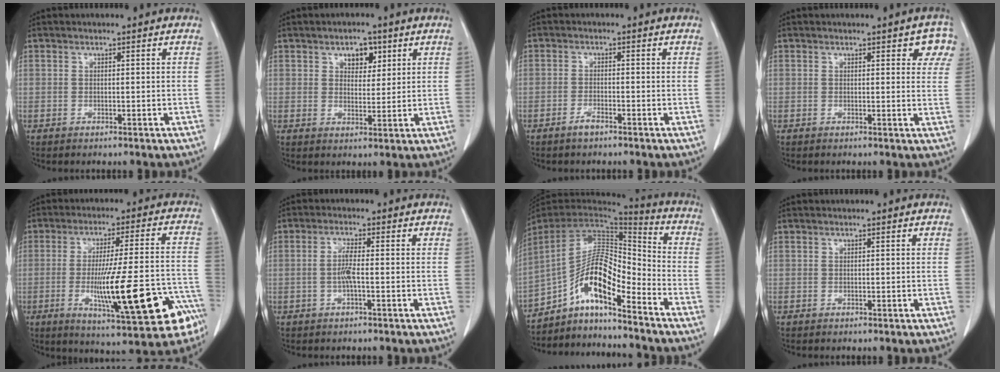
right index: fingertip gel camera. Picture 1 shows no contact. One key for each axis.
{"total": 4.3, "fx": 2.2, "fy": 2.5, "fz": 2.6, "tx": -0.034, "ty": 0.003, "tz": 0.035}
{"total": 1.9, "fx": -1.5, "fy": 0.4, "fz": 1.1, "tx": -0.025, "ty": 0.000, "tz": -0.028}
{"total": 4.8, "fx": 2.9, "fy": 1.8, "fz": 3.4, "tx": -0.022, "ty": 0.002, "tz": 0.019}
{"total": 20.2, "fx": -7.7, "fy": 2.8, "fz": 18.4, "tx": -0.228, "ty": 0.004, "tz": -0.099}
{"total": 2.9, "fx": -0.6, "fy": 0.1, "fz": 2.9, "tx": -0.059, "ty": 0.000, "tz": -0.014}
{"total": 12.7, "fx": -8.5, "fy": 2.4, "fz": 9.2, "tx": -0.158, "ty": 0.023, "tz": -0.149}
{"total": 0.0}